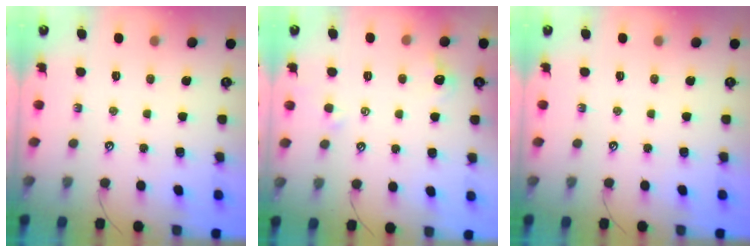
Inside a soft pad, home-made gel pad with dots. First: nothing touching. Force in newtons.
{"total": 2.5, "press": 2.4, "slide": 0.7}
{"total": 0.0}